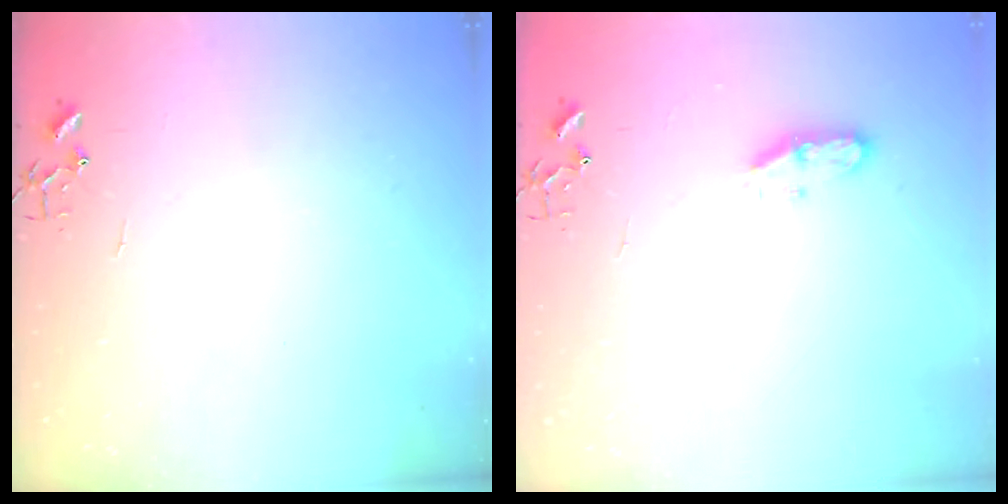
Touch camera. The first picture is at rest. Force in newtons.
{"total": 5.5, "press": 5.5, "slide": 0.7}